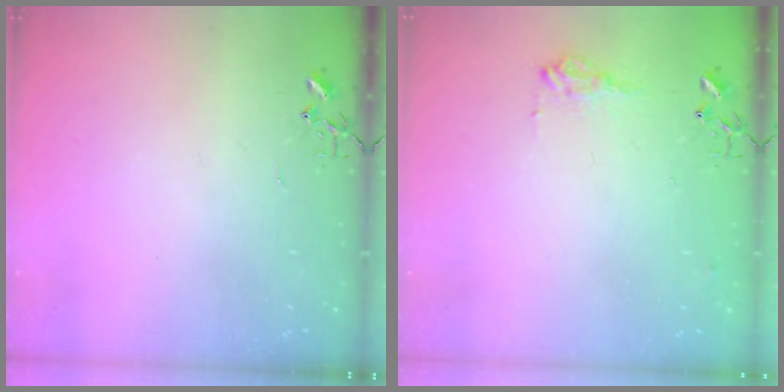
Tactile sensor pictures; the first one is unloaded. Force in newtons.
{"total": 9.8, "press": 9.7, "slide": 0.9}